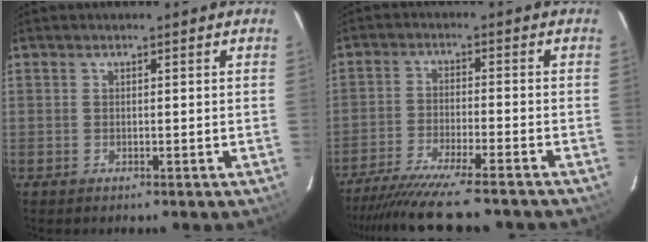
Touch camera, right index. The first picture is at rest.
{"total": 15.3, "force": [-13.5, 0.8, 7.2], "torque": [-0.151, -0.031, -0.219]}